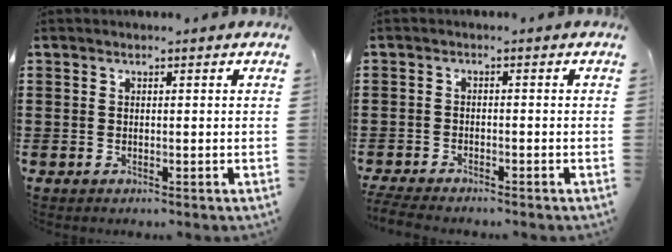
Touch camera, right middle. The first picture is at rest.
{"total": 2.0, "force": [-2.0, 0.1, 0.4], "torque": [-0.024, -0.004, -0.045]}